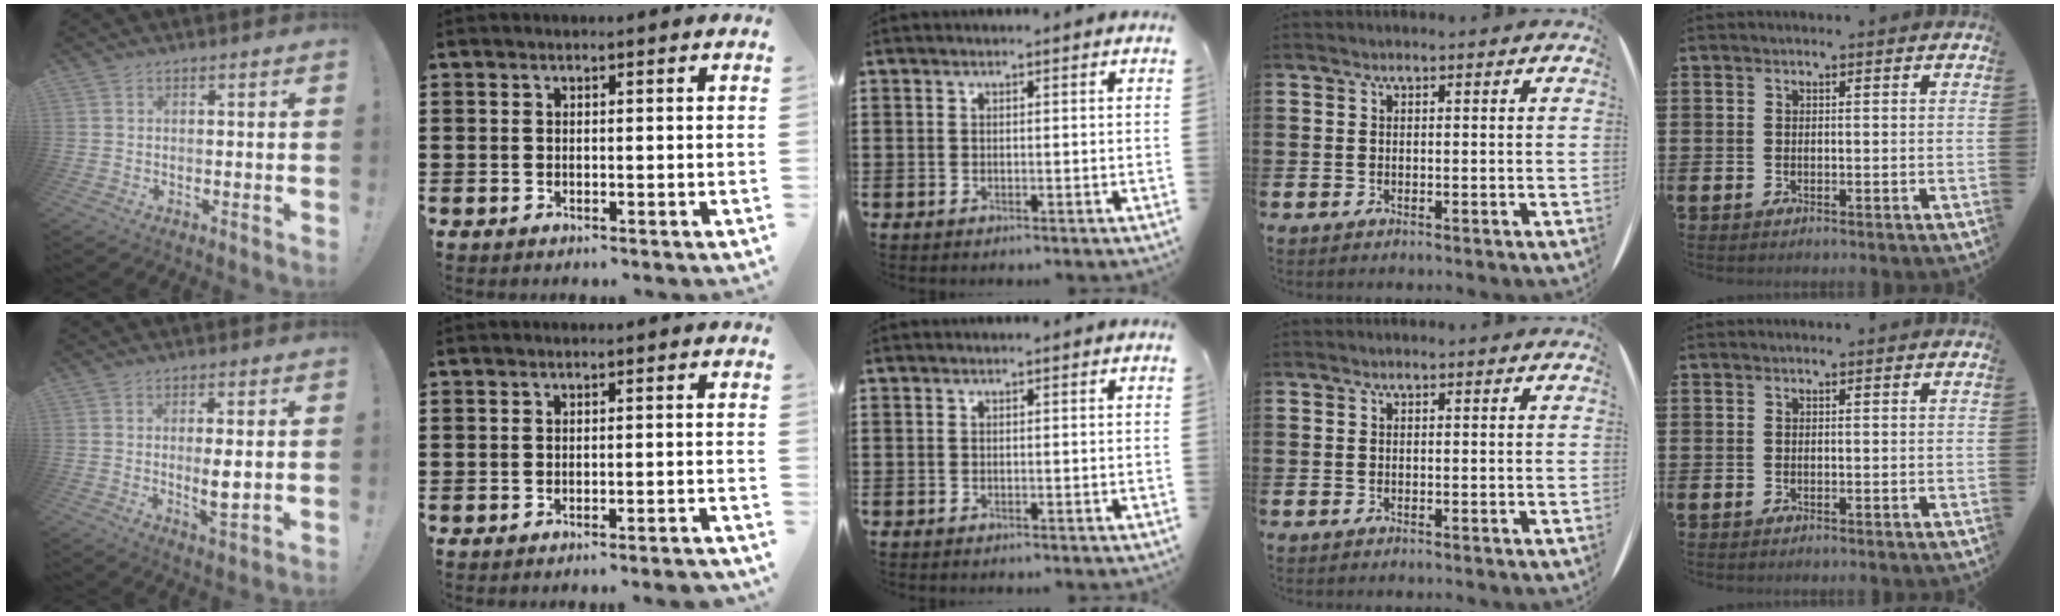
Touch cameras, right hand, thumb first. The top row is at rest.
{"thumb": {"total": 5.6, "force": [0.0, 1.4, 5.4], "torque": [-0.090, -0.010, -0.001]}, "index": {"total": 1.1, "force": [-1.0, -0.2, 0.4], "torque": [-0.007, 0.002, -0.020]}}